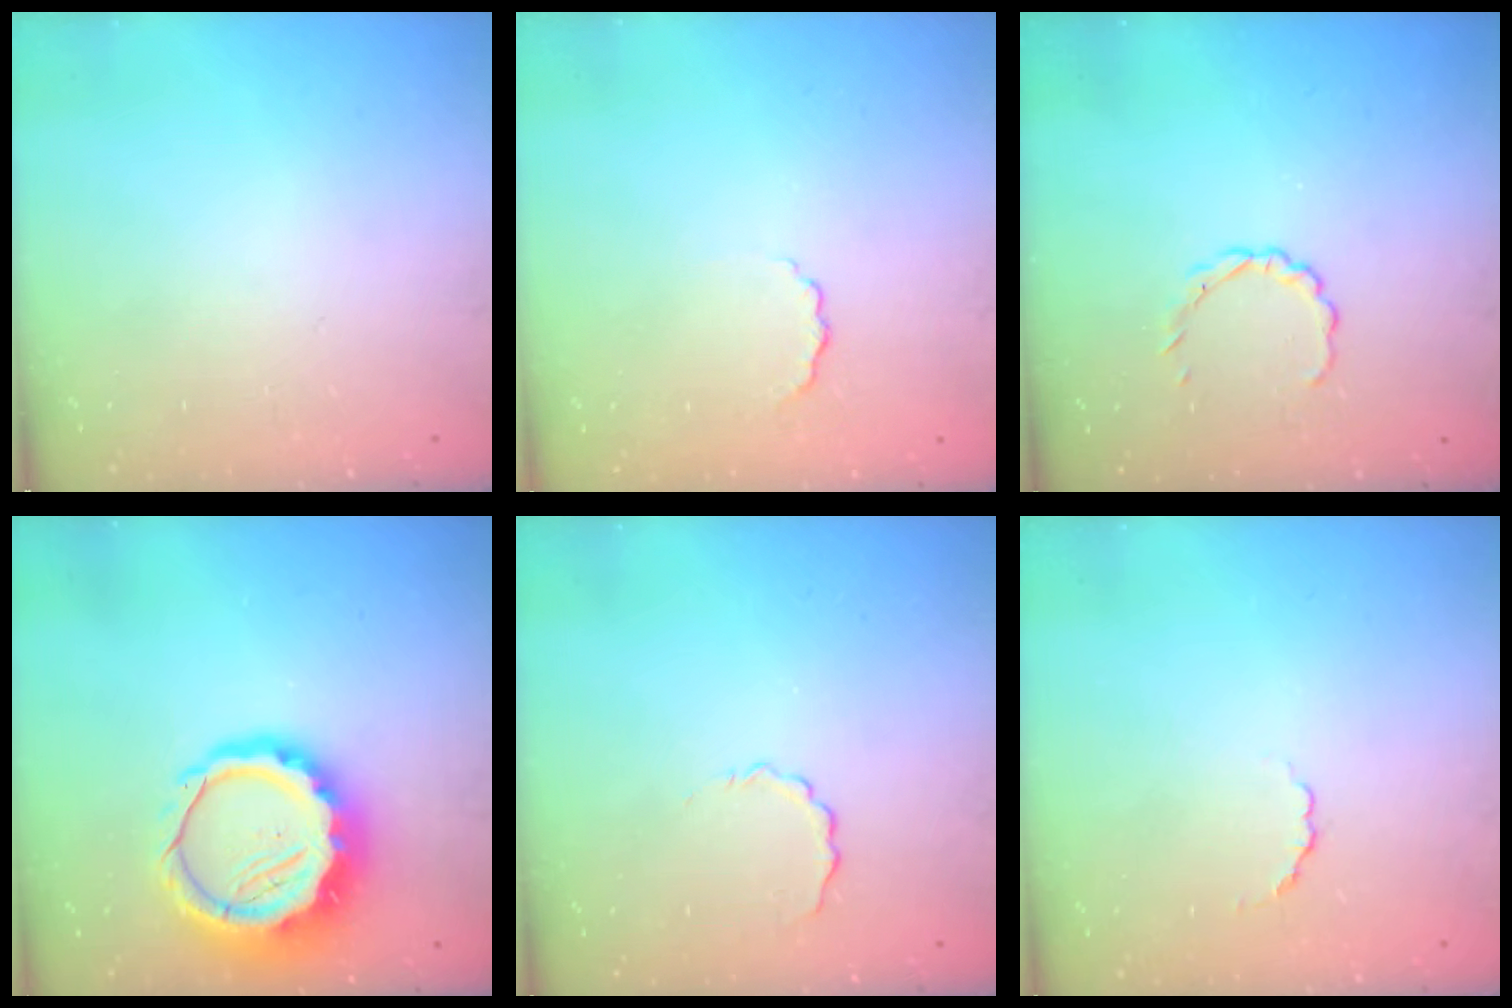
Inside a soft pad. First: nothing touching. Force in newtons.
{"total": 3.1, "press": 3.0, "slide": 0.9}
{"total": 2.8, "press": 2.7, "slide": 0.9}
{"total": 13.2, "press": 12.8, "slide": 3.3}
{"total": 2.6, "press": 2.5, "slide": 0.8}
{"total": 2.5, "press": 2.3, "slide": 0.9}